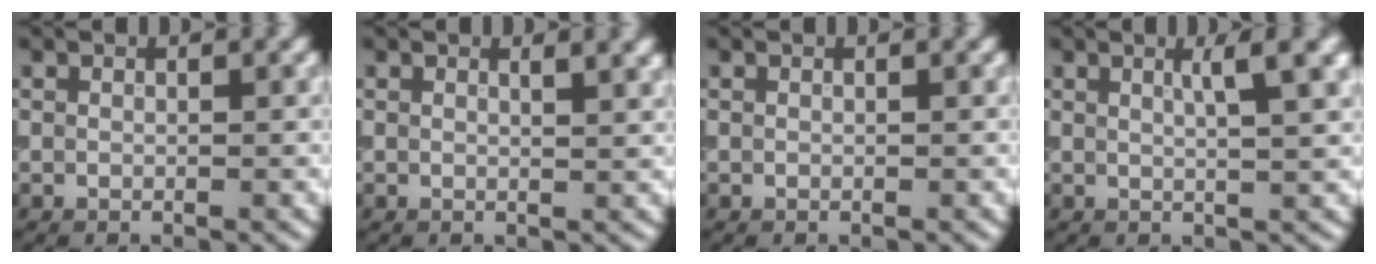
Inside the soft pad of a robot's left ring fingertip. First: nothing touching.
{"total": 2.1, "force": [1.3, 0.8, 1.5], "torque": [-0.006, 0.005, 0.013]}
{"total": 0.0}
{"total": 3.6, "force": [1.4, 0.7, 3.3], "torque": [-0.034, 0.005, 0.020]}